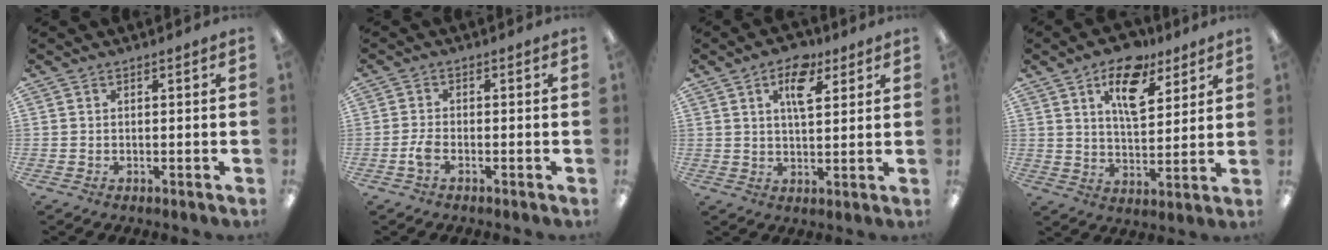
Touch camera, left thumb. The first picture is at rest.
{"total": 3.0, "force": [-1.2, 1.3, 2.4], "torque": [-0.053, 0.002, -0.024]}
{"total": 9.1, "force": [4.4, 4.5, 6.5], "torque": [-0.090, -0.010, 0.070]}
{"total": 13.1, "force": [7.8, 6.5, 8.2], "torque": [-0.114, -0.031, 0.132]}